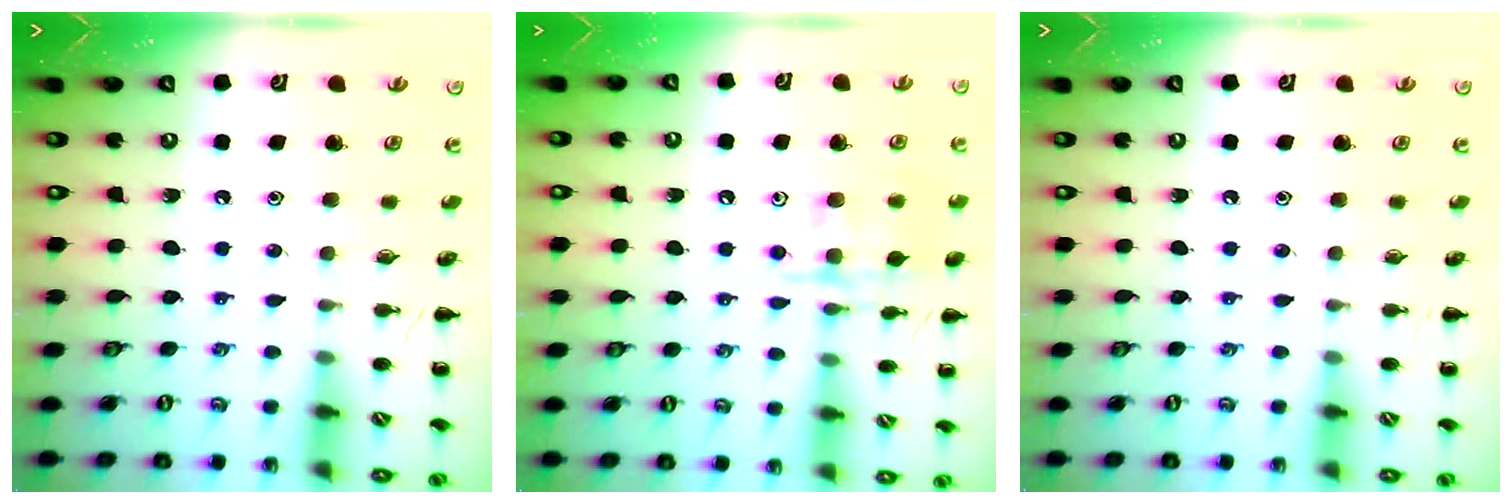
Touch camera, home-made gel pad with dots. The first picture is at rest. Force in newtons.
{"total": 10.9, "press": 10.8, "slide": 1.5}
{"total": 0.0}